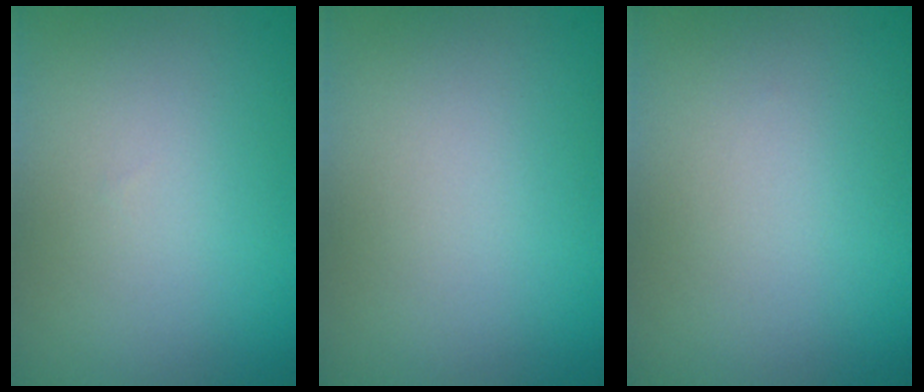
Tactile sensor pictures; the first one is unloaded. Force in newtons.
{"total": 0.0}
{"total": 0.0}